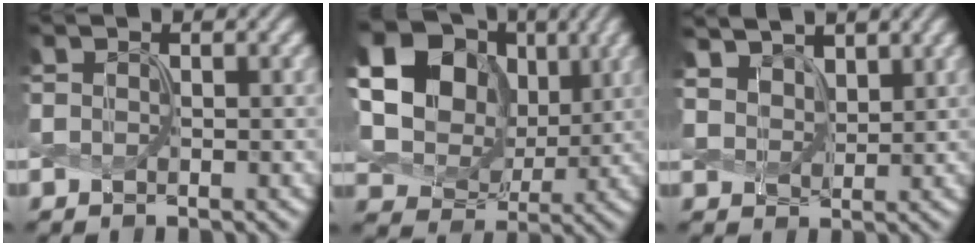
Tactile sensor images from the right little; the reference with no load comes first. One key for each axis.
{"total": 23.6, "fx": 8.0, "fy": 19.6, "fz": 10.5, "tx": -0.264, "ty": 0.028, "tz": 0.120}
{"total": 5.4, "fx": 4.1, "fy": 2.8, "fz": 2.2, "tx": -0.084, "ty": -0.002, "tz": 0.076}